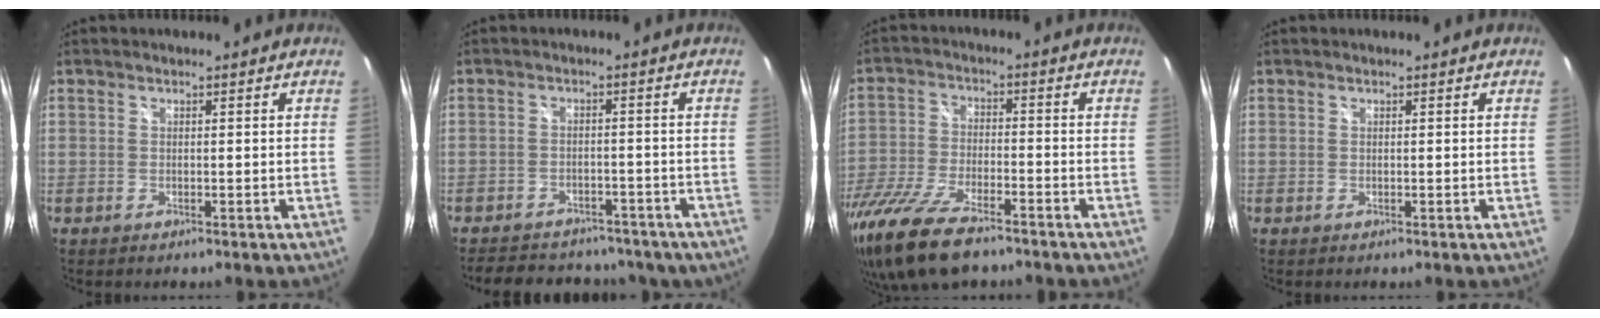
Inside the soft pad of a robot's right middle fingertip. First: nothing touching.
{"total": 17.0, "force": [-13.5, 7.8, 6.7], "torque": [-0.141, 0.013, -0.165]}
{"total": 18.0, "force": [-13.4, 5.7, 10.7], "torque": [-0.237, -0.049, -0.246]}
{"total": 0.0}